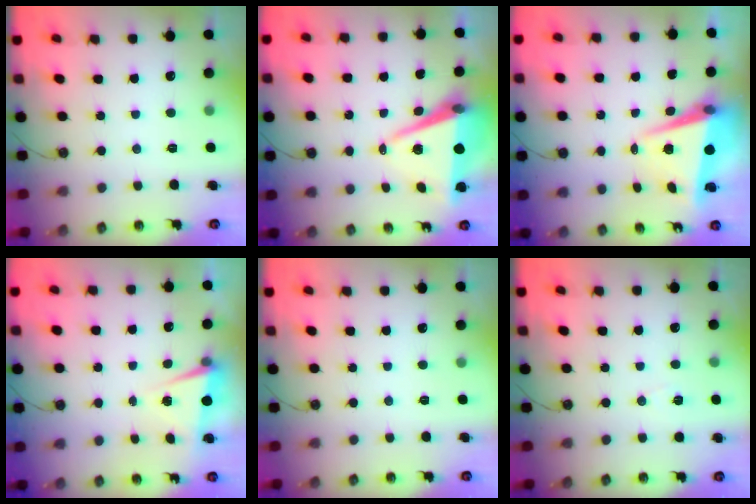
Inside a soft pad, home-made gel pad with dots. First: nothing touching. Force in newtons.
{"total": 9.1, "press": 8.1, "slide": 4.1}
{"total": 6.7, "press": 6.5, "slide": 1.9}
{"total": 1.9, "press": 1.4, "slide": 1.3}
{"total": 0.0}
{"total": 5.2, "press": 4.3, "slide": 2.9}